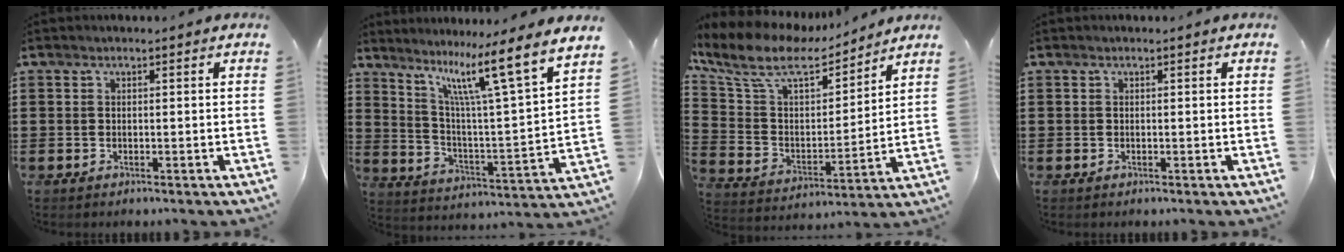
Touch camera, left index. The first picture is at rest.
{"total": 11.0, "force": [7.7, -0.2, 7.9], "torque": [-0.165, -0.058, 0.111]}
{"total": 10.7, "force": [8.5, 3.5, 5.4], "torque": [-0.142, -0.045, 0.145]}
{"total": 0.0}